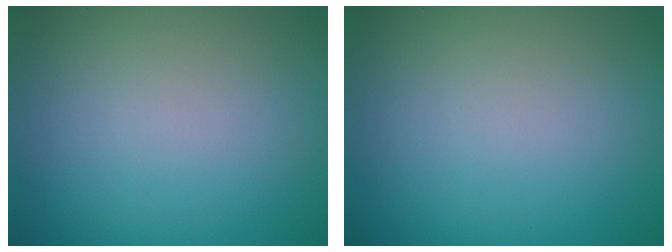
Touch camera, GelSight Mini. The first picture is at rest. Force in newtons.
{"total": 0.0}